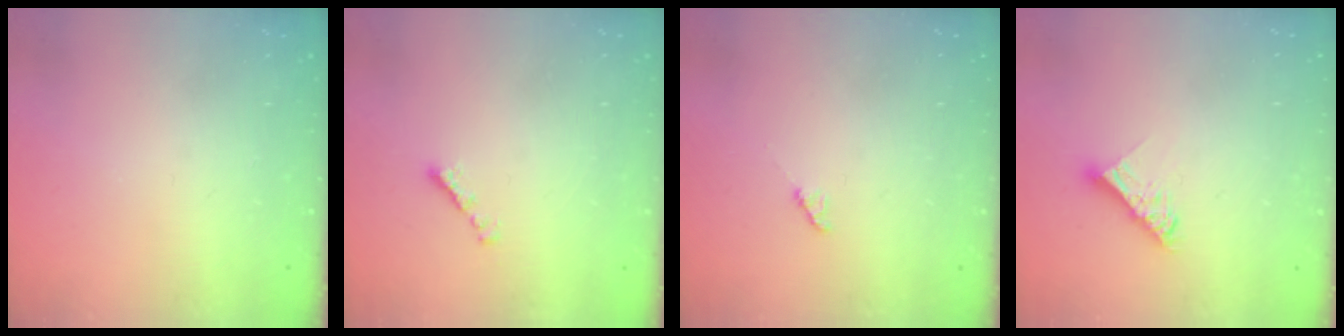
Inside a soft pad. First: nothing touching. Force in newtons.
{"total": 1.8, "press": 1.7, "slide": 0.6}
{"total": 2.2, "press": 2.2, "slide": 0.3}
{"total": 8.9, "press": 8.9, "slide": 0.7}